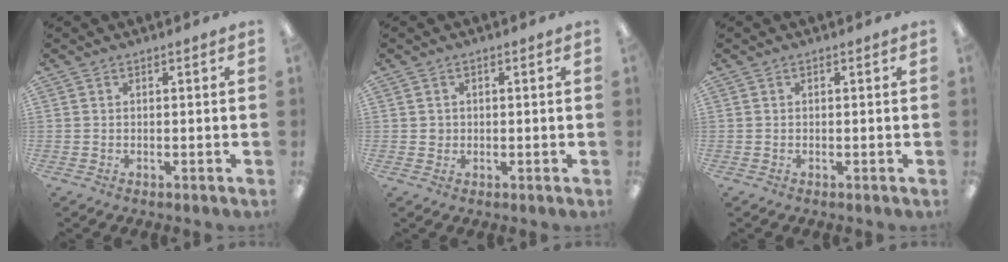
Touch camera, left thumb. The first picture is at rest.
{"total": 1.4, "force": [0.1, 1.3, 0.3], "torque": [-0.007, 0.007, -0.001]}
{"total": 0.0}